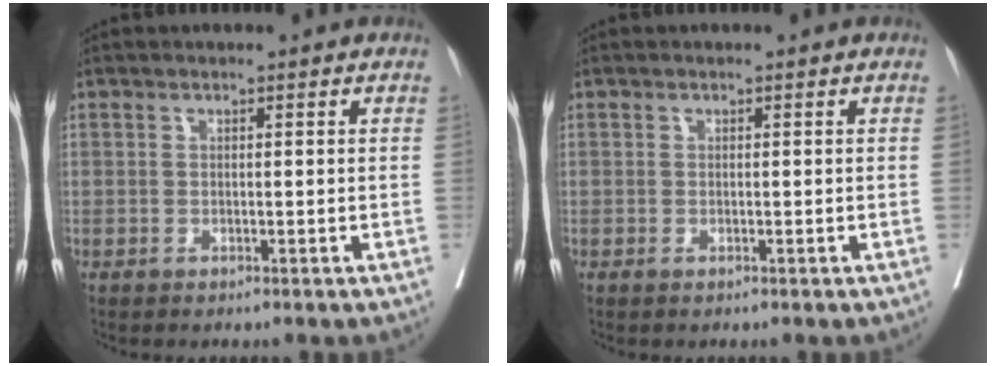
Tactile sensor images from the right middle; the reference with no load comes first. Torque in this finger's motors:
{"motor_torque": [0.01, -0.01, 0.03, 0.00]}